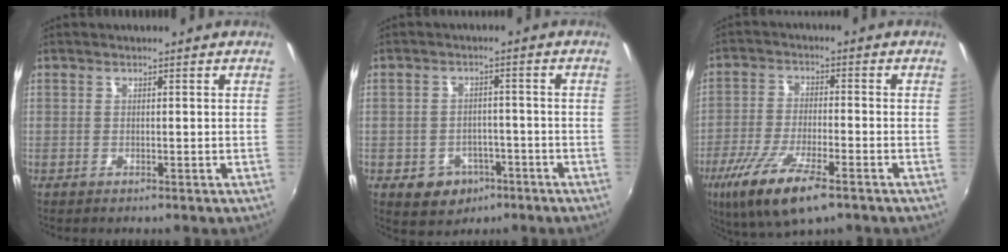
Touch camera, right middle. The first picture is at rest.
{"total": 7.0, "force": [-3.4, 5.7, 2.2], "torque": [-0.058, 0.008, -0.032]}
{"total": 13.1, "force": [-7.8, 3.6, 10.0], "torque": [-0.215, -0.040, -0.147]}